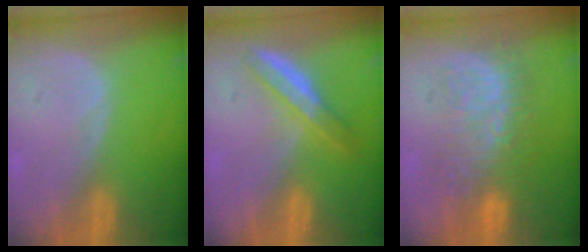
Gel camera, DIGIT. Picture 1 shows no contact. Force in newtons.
{"total": 5.3, "press": 4.7, "slide": 2.4}
{"total": 8.8, "press": 8.7, "slide": 1.3}